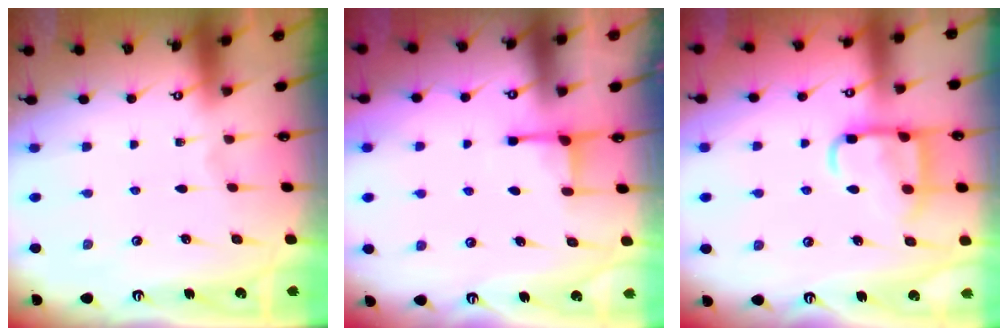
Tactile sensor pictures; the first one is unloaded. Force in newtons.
{"total": 2.8, "press": 2.8, "slide": 0.6}
{"total": 12.4, "press": 12.3, "slide": 1.4}